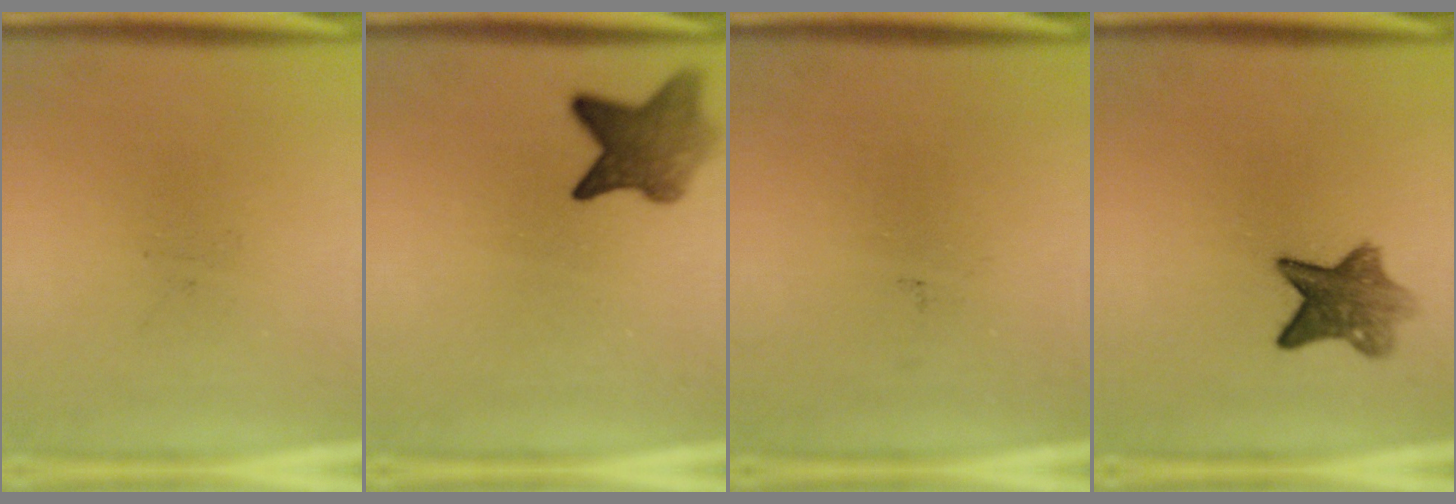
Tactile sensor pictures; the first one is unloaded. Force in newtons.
{"total": 6.2}
{"total": 0.0}
{"total": 6.4}